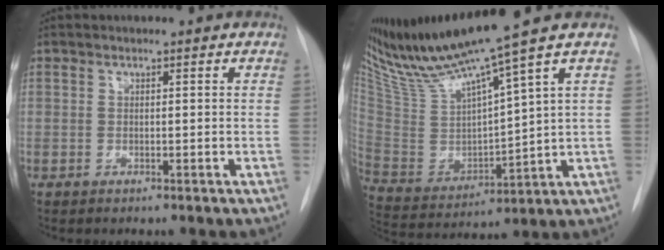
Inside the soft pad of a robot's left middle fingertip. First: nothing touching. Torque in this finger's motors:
{"motor_torque": [-0.04, -0.40, 0.10, 0.09]}